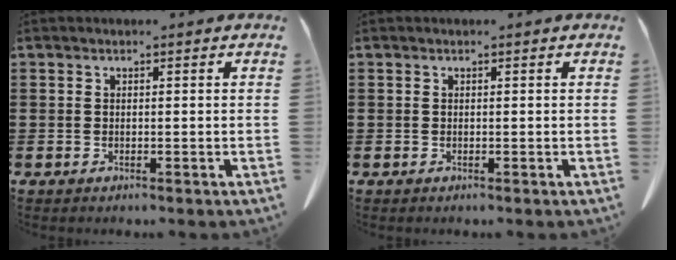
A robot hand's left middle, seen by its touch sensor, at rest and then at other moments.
{"total": 0.0}